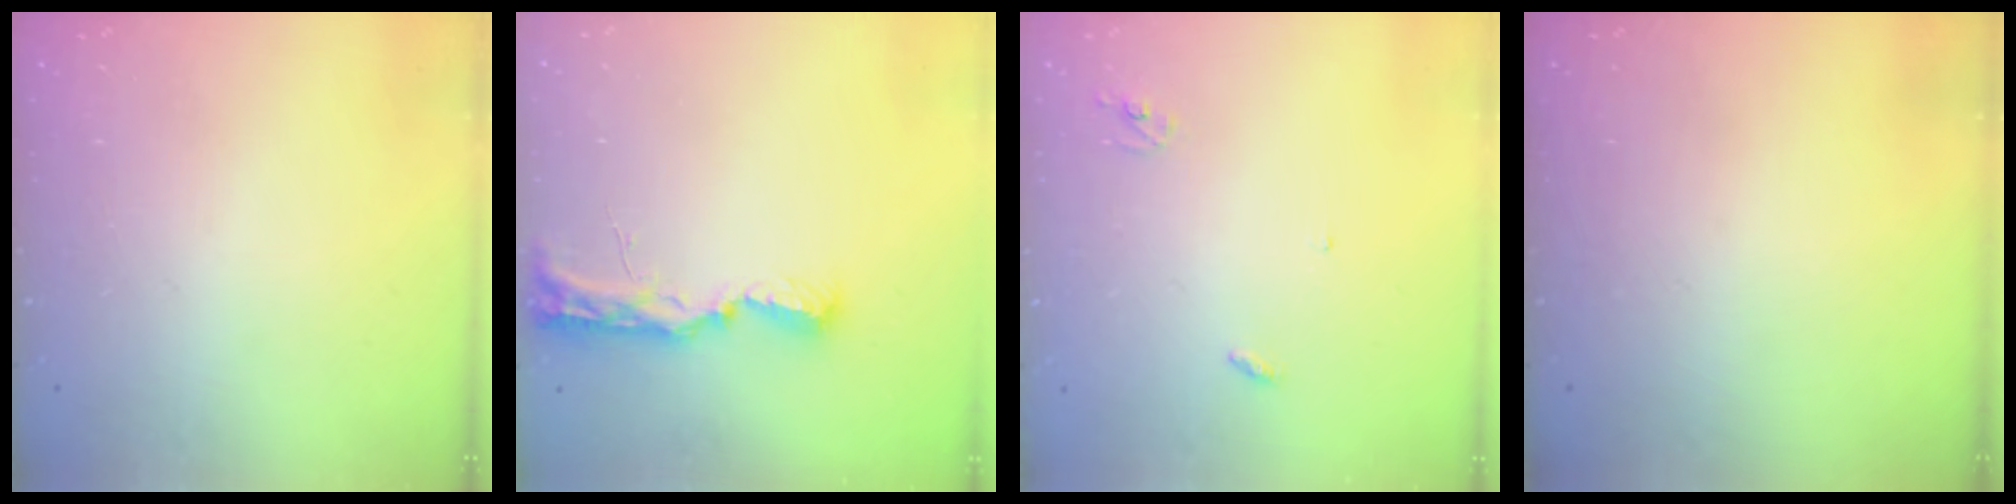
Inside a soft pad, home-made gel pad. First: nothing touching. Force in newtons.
{"total": 9.6, "press": 9.3, "slide": 2.4}
{"total": 2.8, "press": 2.8, "slide": 0.2}
{"total": 0.0}